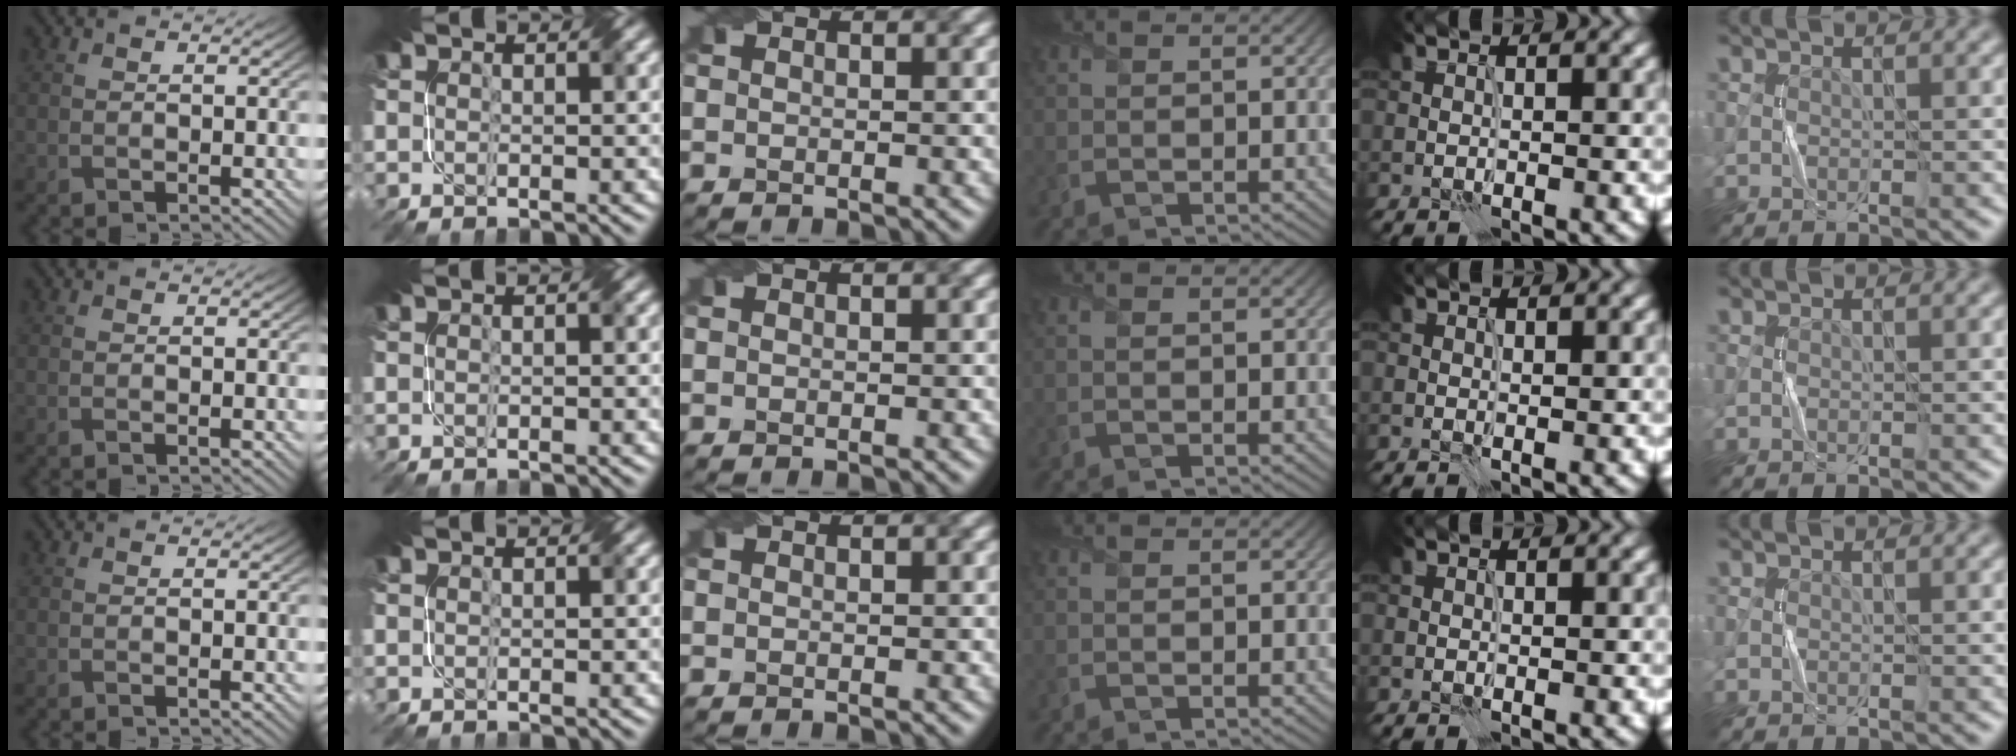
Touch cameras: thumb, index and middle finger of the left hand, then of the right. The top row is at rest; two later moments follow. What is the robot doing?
{"motion": "fold", "object": "napkin"}